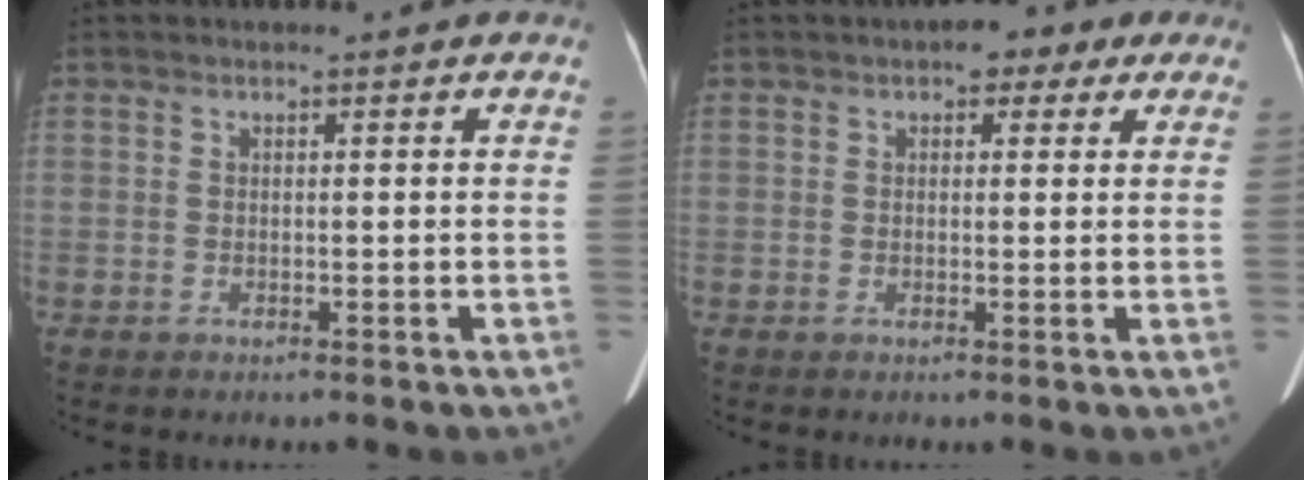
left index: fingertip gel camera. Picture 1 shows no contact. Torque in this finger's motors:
{"motor_torque": [0.89, -1.25, -0.02, 0.00]}